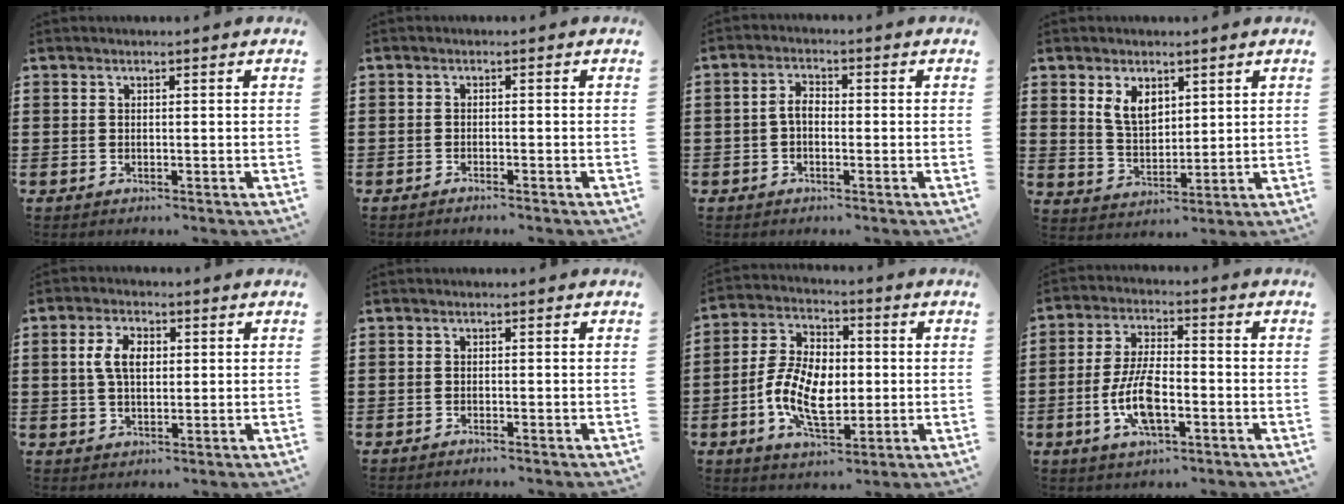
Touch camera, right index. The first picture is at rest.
{"total": 1.2, "force": [-1.1, -0.2, 0.0], "torque": [-0.001, 0.000, -0.023]}
{"total": 2.9, "force": [-0.7, 1.6, 2.3], "torque": [-0.053, 0.003, -0.016]}
{"total": 5.1, "force": [2.5, 3.0, 3.1], "torque": [-0.072, 0.009, 0.046]}
{"total": 5.0, "force": [0.8, 2.8, 4.0], "torque": [-0.093, 0.011, 0.009]}
{"total": 0.8, "force": [-0.8, -0.2, 0.0], "torque": [-0.002, -0.002, -0.016]}
{"total": 9.8, "force": [-1.5, 5.9, 7.6], "torque": [-0.175, 0.006, -0.030]}
{"total": 8.9, "force": [-2.6, 3.4, 7.7], "torque": [-0.174, -0.008, -0.052]}